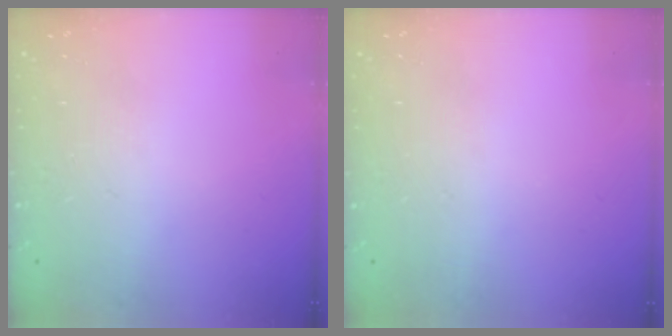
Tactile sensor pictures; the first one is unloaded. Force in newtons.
{"total": 0.0}